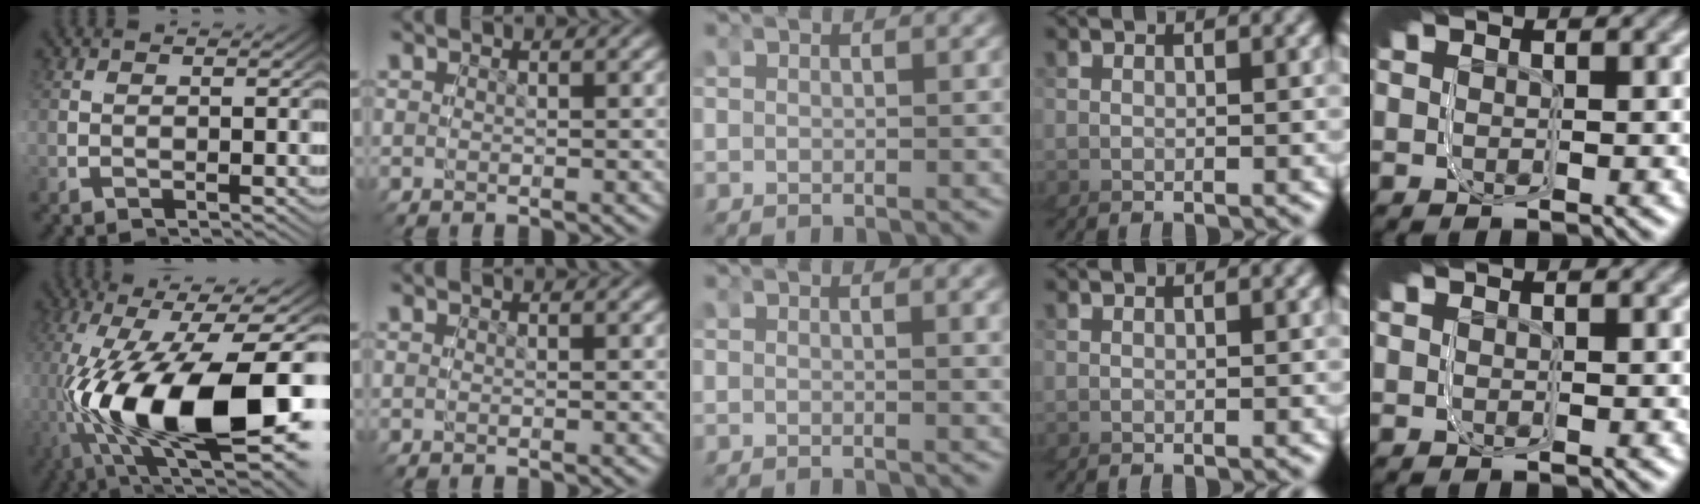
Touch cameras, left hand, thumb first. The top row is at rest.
{"thumb": {"total": 17.9, "force": [-4.0, 6.5, 16.2], "torque": [-0.341, -0.026, -0.036]}, "middle": {"total": 0.7, "force": [0.4, -0.4, 0.5], "torque": [-0.006, -0.001, 0.006]}}